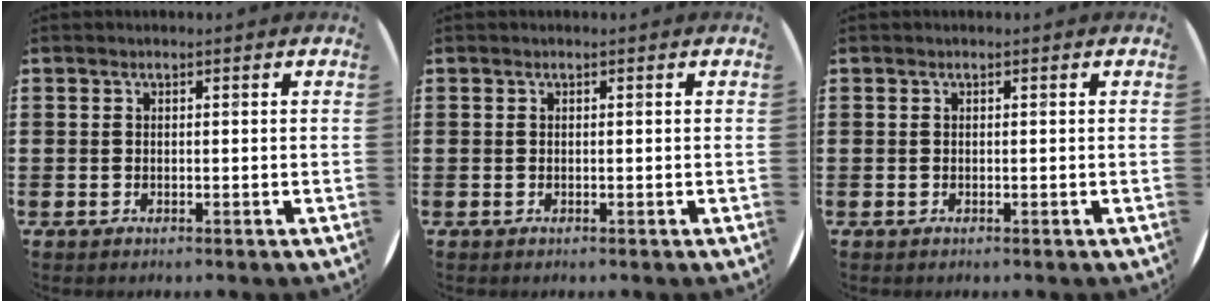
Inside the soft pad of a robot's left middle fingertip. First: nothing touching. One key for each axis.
{"total": 0.0}
{"total": 0.0}